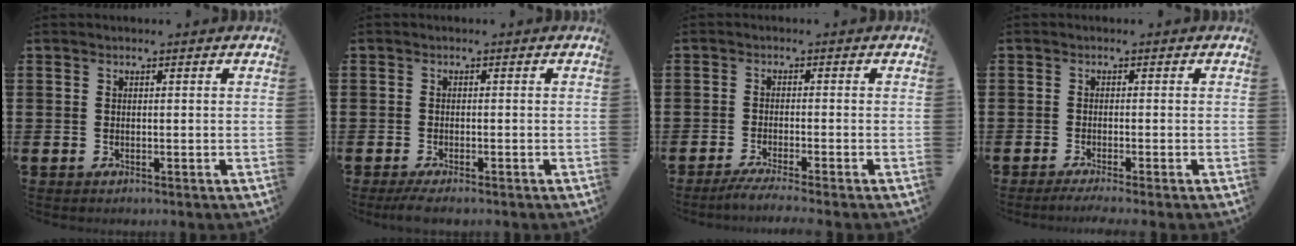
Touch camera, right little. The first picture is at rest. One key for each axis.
{"total": 1.3, "fx": -1.0, "fy": 0.1, "fz": 0.9, "tx": -0.016, "ty": 0.000, "tz": -0.018}
{"total": 2.4, "fx": -1.8, "fy": -0.1, "fz": 1.5, "tx": -0.023, "ty": -0.001, "tz": -0.033}
{"total": 1.2, "fx": -0.9, "fy": -0.1, "fz": 0.8, "tx": -0.011, "ty": -0.001, "tz": -0.017}